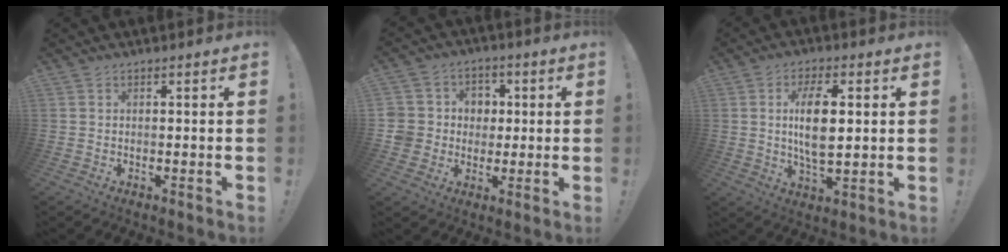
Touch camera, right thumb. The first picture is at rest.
{"total": 8.7, "force": [-0.7, 8.5, 1.8], "torque": [-0.023, 0.010, -0.004]}
{"total": 11.2, "force": [2.0, 5.0, 9.8], "torque": [-0.171, -0.005, 0.027]}